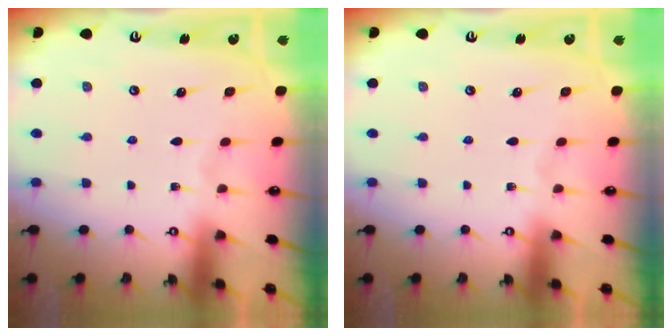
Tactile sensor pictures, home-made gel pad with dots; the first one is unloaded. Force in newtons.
{"total": 0.0}